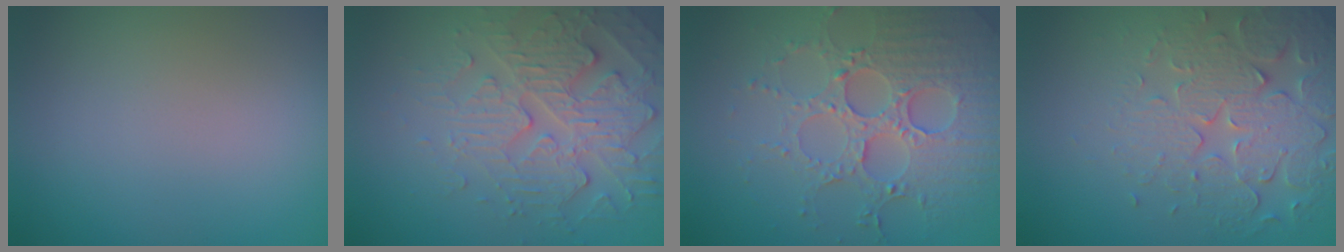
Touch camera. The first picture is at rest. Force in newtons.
{"total": 4.7, "press": 4.2, "slide": 2.3}
{"total": 5.6, "press": 4.8, "slide": 2.9}
{"total": 5.7, "press": 4.7, "slide": 3.1}